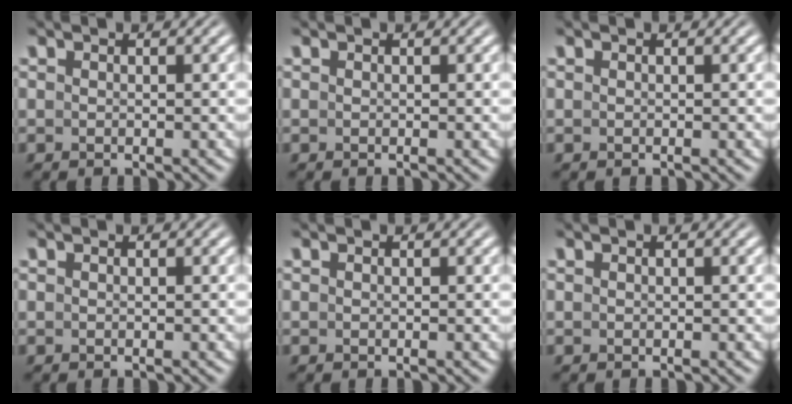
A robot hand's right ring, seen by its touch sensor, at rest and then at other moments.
{"total": 0.0}
{"total": 0.0}
{"total": 0.0}
{"total": 0.0}
{"total": 0.0}